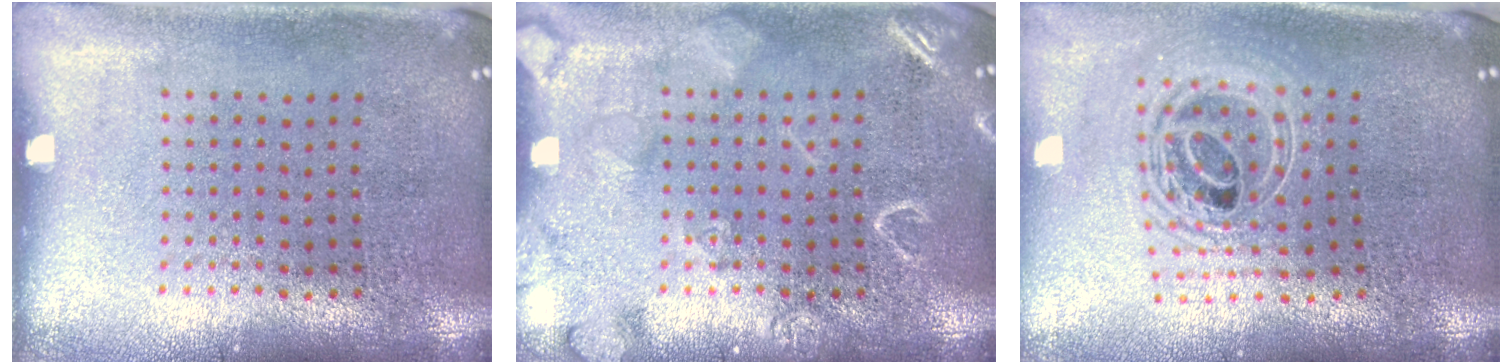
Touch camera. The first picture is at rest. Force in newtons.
{"total": 2.9, "press": 2.9, "slide": 0.4}
{"total": 2.2, "press": 1.7, "slide": 1.5}